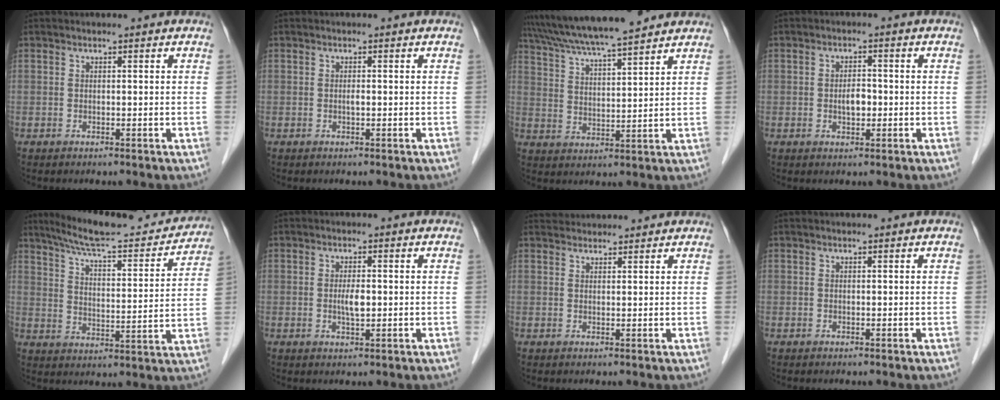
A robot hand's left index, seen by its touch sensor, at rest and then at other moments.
{"total": 0.7, "force": [-0.3, 0.1, 0.6], "torque": [-0.011, -0.003, -0.006]}
{"total": 14.2, "force": [12.5, 0.8, 6.6], "torque": [-0.121, 0.024, 0.208]}
{"total": 2.6, "force": [-0.6, 1.4, 2.2], "torque": [-0.036, 0.000, -0.007]}
{"total": 18.3, "force": [17.0, 2.0, 6.5], "torque": [-0.102, -0.016, 0.240]}
{"total": 2.5, "force": [-0.3, 0.7, 2.3], "torque": [-0.045, -0.004, -0.003]}
{"total": 4.7, "force": [4.6, 0.8, 0.4], "torque": [-0.008, 0.034, 0.071]}
{"total": 0.0}